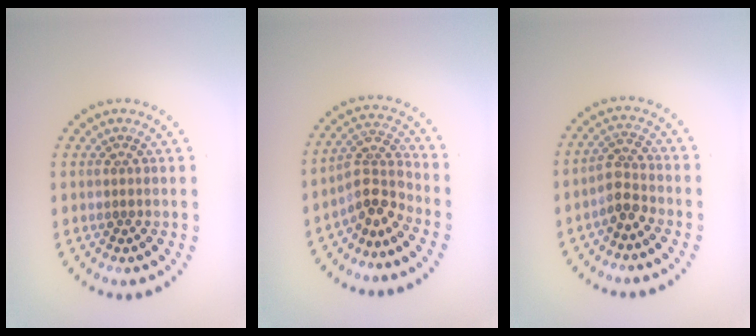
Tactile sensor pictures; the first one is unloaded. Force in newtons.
{"total": 3.3, "press": 2.4, "slide": 2.3}
{"total": 2.4, "press": 2.1, "slide": 1.0}